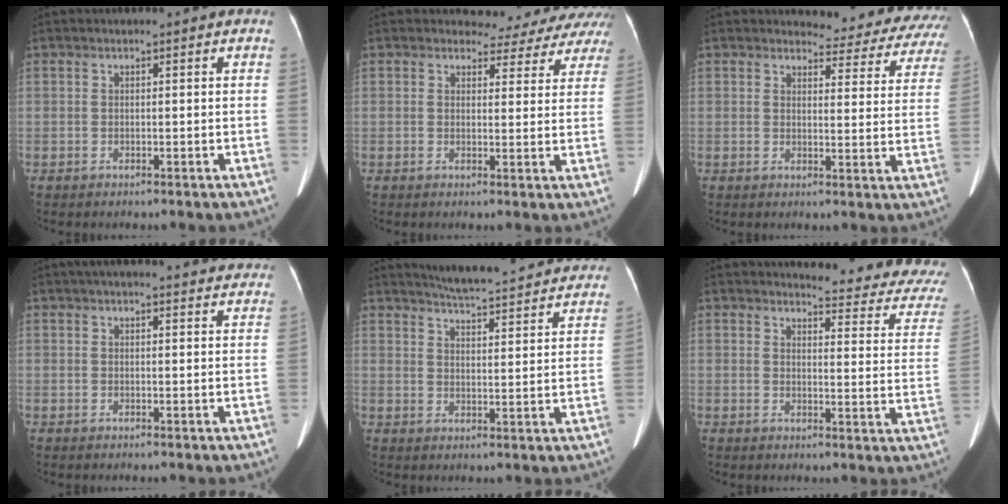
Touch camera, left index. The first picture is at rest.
{"total": 9.8, "force": [9.2, 3.1, 0.7], "torque": [0.017, -0.019, 0.073]}
{"total": 13.1, "force": [12.7, 3.1, 1.6], "torque": [0.015, -0.059, 0.107]}
{"total": 15.1, "force": [13.8, 2.4, 5.6], "torque": [-0.067, 0.037, 0.163]}
{"total": 21.0, "force": [19.7, 2.2, 7.0], "torque": [-0.102, -0.023, 0.241]}
{"total": 14.4, "force": [13.6, 1.9, 4.3], "torque": [-0.027, -0.078, 0.122]}